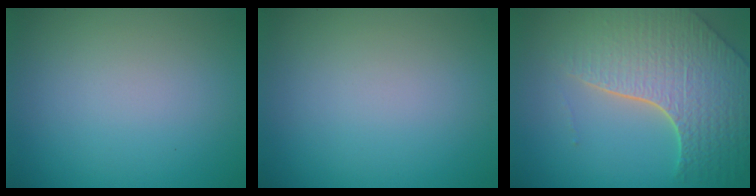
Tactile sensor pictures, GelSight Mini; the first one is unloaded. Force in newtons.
{"total": 0.0}
{"total": 8.0, "press": 5.7, "slide": 5.7}